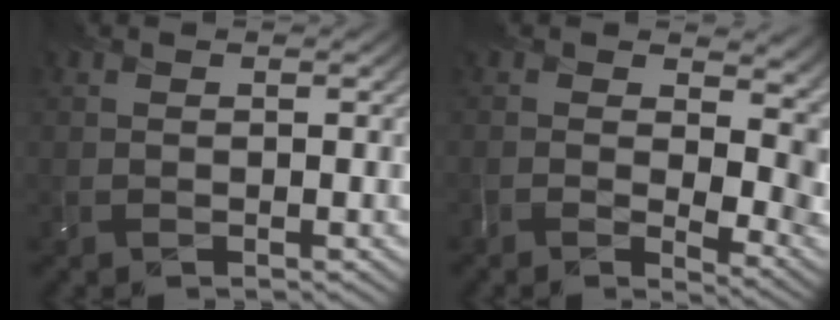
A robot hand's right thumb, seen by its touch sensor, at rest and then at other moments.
{"total": 10.5, "force": [0.4, 5.6, 8.9], "torque": [-0.140, -0.024, 0.042]}